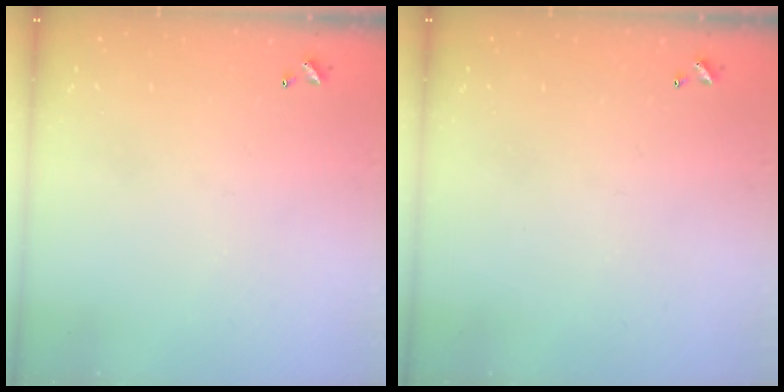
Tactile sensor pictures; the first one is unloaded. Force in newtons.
{"total": 0.0}